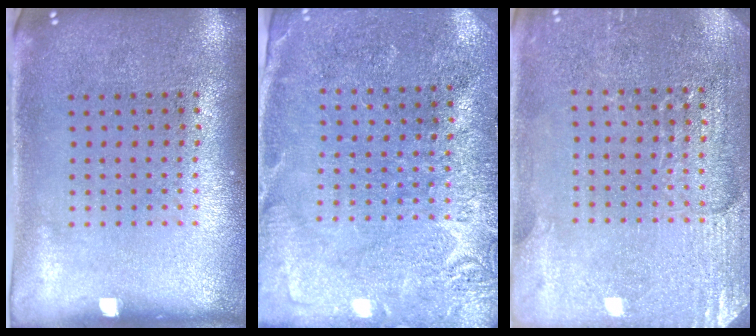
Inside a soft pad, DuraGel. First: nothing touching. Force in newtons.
{"total": 2.8, "press": 2.8, "slide": 0.3}
{"total": 2.9, "press": 2.8, "slide": 0.3}